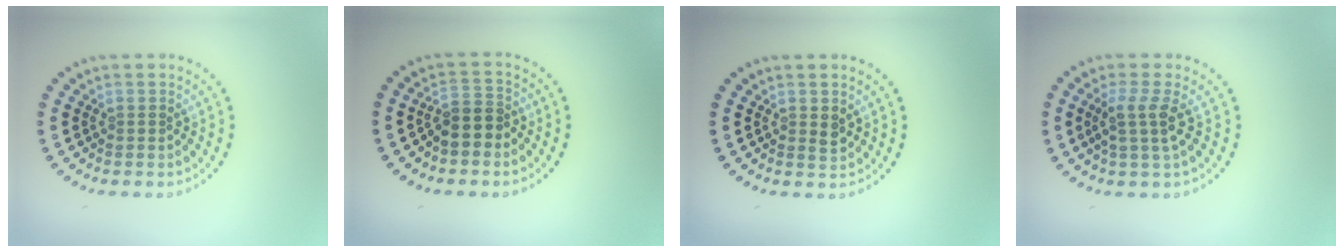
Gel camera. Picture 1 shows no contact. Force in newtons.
{"total": 2.6, "press": 2.3, "slide": 1.3}
{"total": 1.1, "press": 1.1, "slide": 0.2}
{"total": 2.5, "press": 2.0, "slide": 1.5}